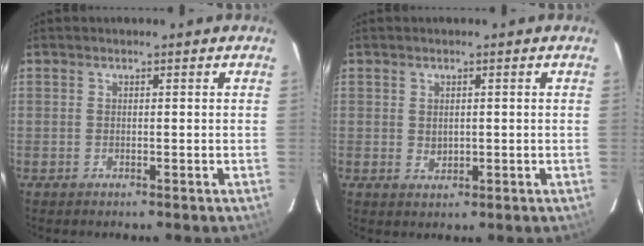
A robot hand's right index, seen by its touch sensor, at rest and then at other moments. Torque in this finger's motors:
{"motor_torque": [0.07, 0.18, 0.01, 0.00]}